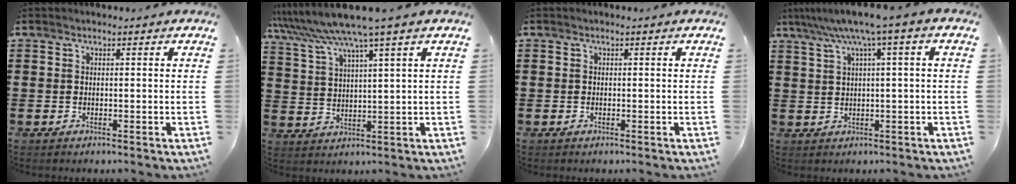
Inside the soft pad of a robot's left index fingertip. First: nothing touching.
{"total": 6.8, "force": [5.6, -0.9, 3.8], "torque": [-0.092, -0.030, 0.094]}
{"total": 0.0}
{"total": 5.2, "force": [2.1, -0.3, 4.7], "torque": [-0.095, -0.005, 0.031]}